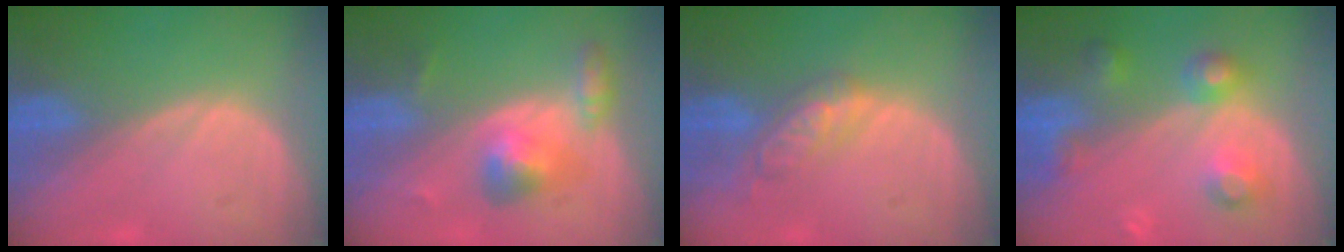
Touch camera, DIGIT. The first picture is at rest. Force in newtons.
{"total": 5.6, "press": 5.3, "slide": 1.6}
{"total": 5.9, "press": 5.1, "slide": 2.9}
{"total": 6.0, "press": 6.0, "slide": 0.3}